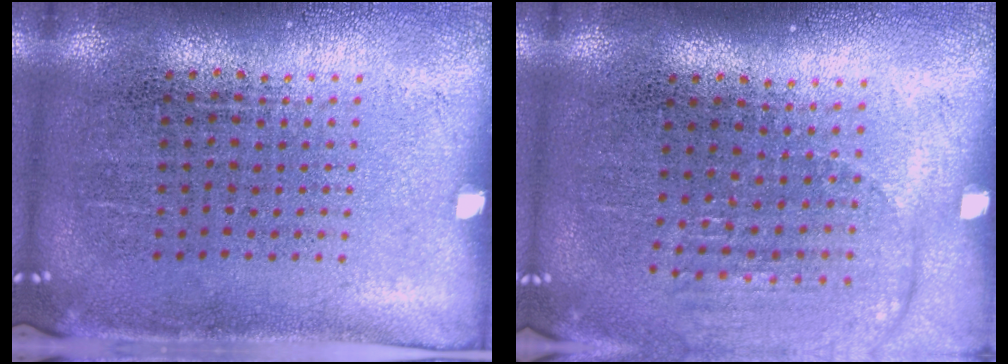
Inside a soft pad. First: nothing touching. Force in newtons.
{"total": 1.4, "press": 1.3, "slide": 0.6}